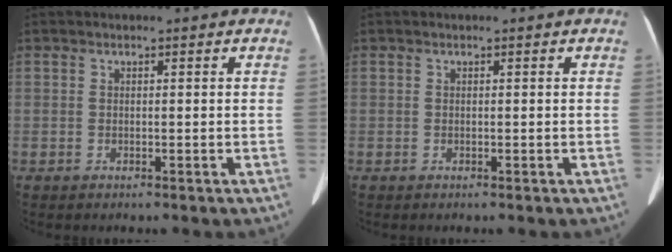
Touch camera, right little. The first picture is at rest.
{"total": 0.0}